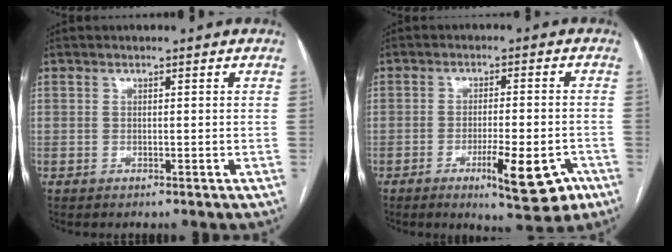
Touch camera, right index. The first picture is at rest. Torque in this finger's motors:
{"motor_torque": [0.02, -0.03, 0.02, -0.01]}